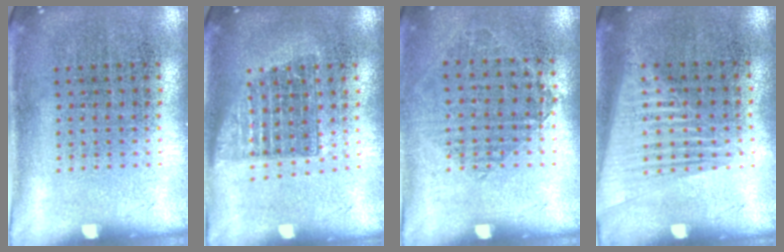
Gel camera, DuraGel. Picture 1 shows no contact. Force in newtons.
{"total": 1.4, "press": 1.1, "slide": 0.8}
{"total": 0.9, "press": 0.9, "slide": 0.3}
{"total": 1.6, "press": 1.4, "slide": 0.6}